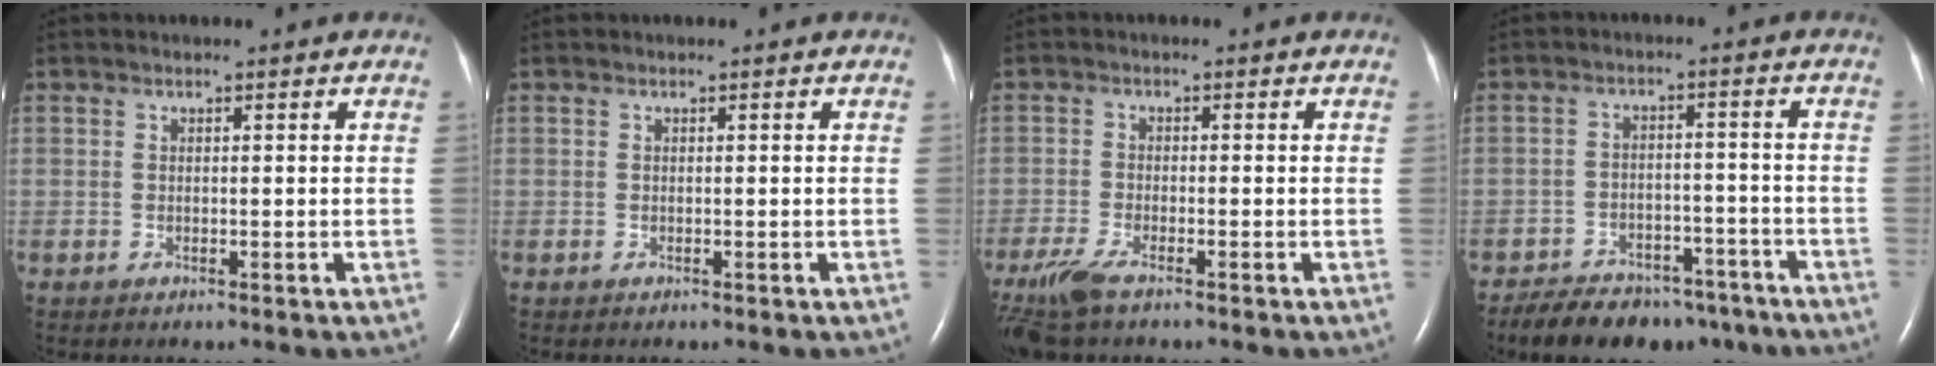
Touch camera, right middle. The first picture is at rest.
{"total": 0.0}
{"total": 6.0, "force": [-4.4, 1.2, 4.0], "torque": [-0.090, -0.018, -0.082]}
{"total": 13.4, "force": [-10.6, 6.6, 4.9], "torque": [-0.078, 0.008, -0.145]}